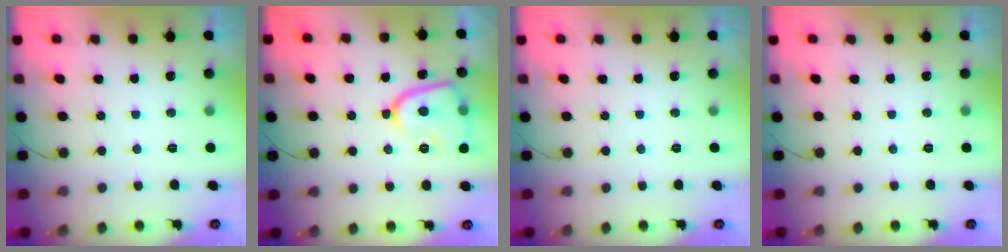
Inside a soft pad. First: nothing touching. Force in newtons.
{"total": 13.7, "press": 13.6, "slide": 1.4}
{"total": 0.0}
{"total": 0.0}